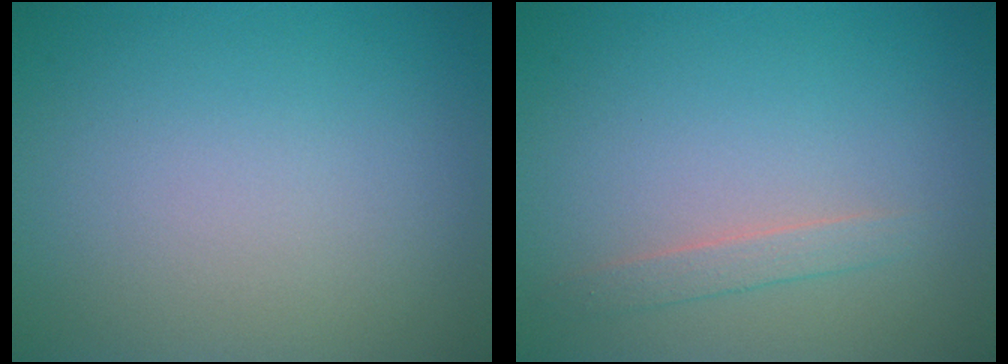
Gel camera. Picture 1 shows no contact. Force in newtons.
{"total": 1.3, "press": 1.3, "slide": 0.1}